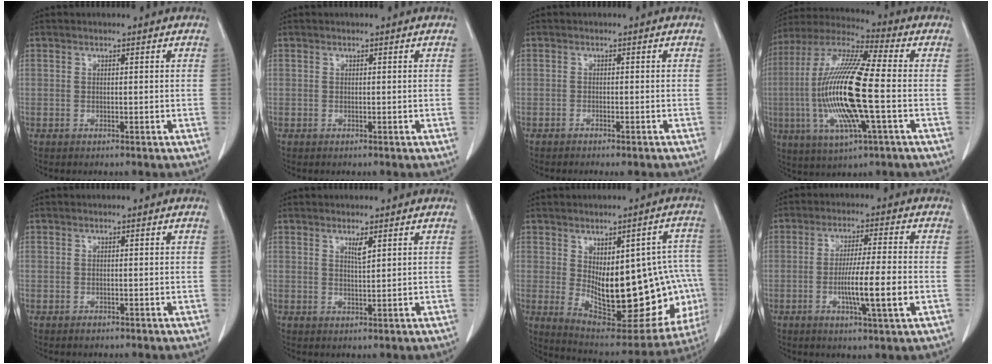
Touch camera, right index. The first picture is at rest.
{"total": 0.0}
{"total": 2.8, "force": [-2.4, 0.7, 1.4], "torque": [-0.018, -0.006, -0.024]}
{"total": 18.9, "force": [-2.7, 2.1, 18.6], "torque": [-0.390, -0.009, -0.052]}
{"total": 0.6, "force": [-0.3, 0.4, 0.1], "torque": [0.002, 0.003, -0.006]}
{"total": 1.9, "force": [1.1, 0.1, 1.5], "torque": [-0.030, -0.006, 0.021]}
{"total": 24.0, "force": [-2.3, 9.7, 21.8], "torque": [-0.242, 0.011, 0.004]}
{"total": 9.0, "force": [-2.1, -0.2, 8.7], "torque": [-0.149, -0.007, -0.036]}